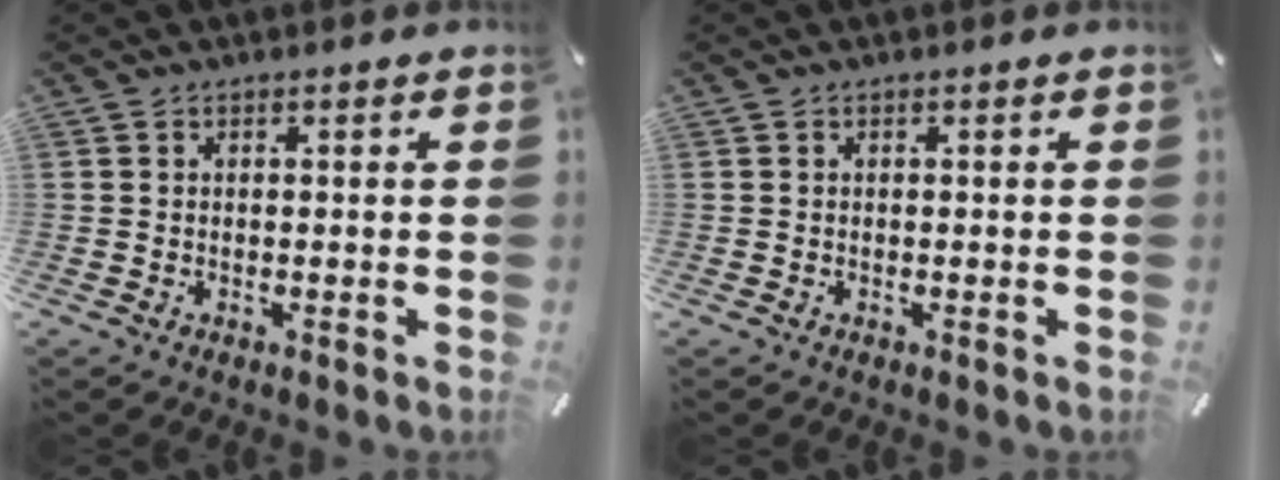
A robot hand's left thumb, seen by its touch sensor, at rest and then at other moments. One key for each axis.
{"total": 0.0}